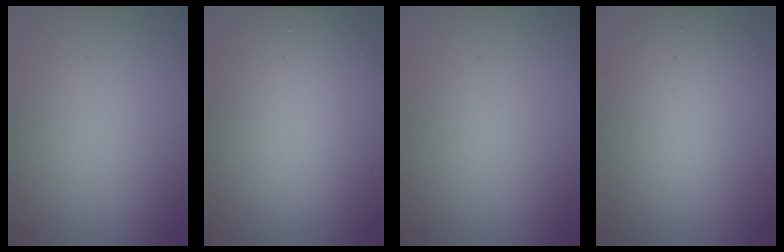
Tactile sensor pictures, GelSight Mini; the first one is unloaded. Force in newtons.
{"total": 7.8, "press": 7.7, "slide": 0.5}
{"total": 0.0}
{"total": 6.3, "press": 6.3, "slide": 0.3}